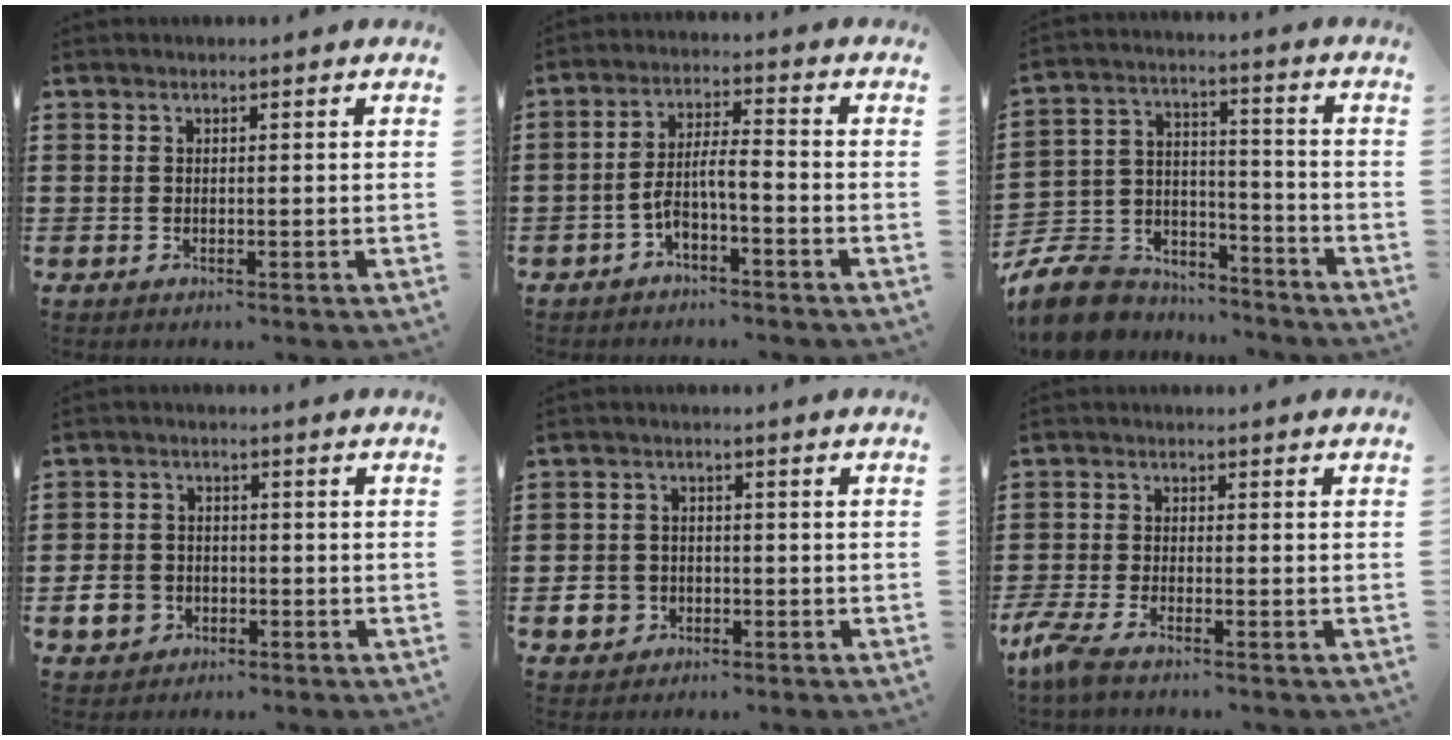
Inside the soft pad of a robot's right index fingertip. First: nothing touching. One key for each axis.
{"total": 5.4, "fx": -3.0, "fy": 1.5, "fz": 4.3, "tx": -0.105, "ty": -0.001, "tz": -0.063}
{"total": 8.9, "fx": -7.9, "fy": 3.7, "fz": 1.8, "tx": -0.058, "ty": 0.018, "tz": -0.157}
{"total": 4.2, "fx": -1.6, "fy": 3.5, "fz": 1.8, "tx": -0.050, "ty": 0.004, "tz": -0.034}
{"total": 3.5, "fx": -1.5, "fy": 2.9, "fz": 1.2, "tx": -0.036, "ty": 0.002, "tz": -0.032}
{"total": 3.3, "fx": -2.9, "fy": 0.1, "fz": 1.5, "tx": -0.056, "ty": -0.012, "tz": -0.064}